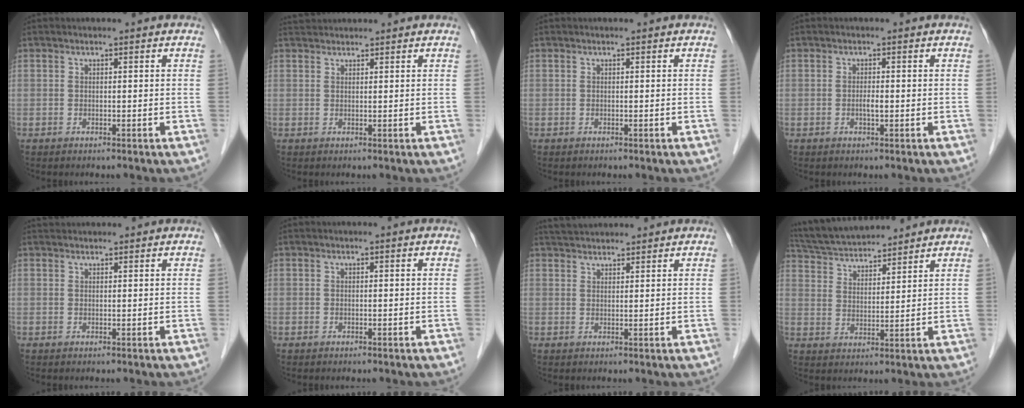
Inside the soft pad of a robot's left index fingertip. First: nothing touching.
{"total": 2.7, "force": [2.7, 0.3, 0.3], "torque": [-0.007, 0.030, 0.050]}
{"total": 0.0}
{"total": 1.0, "force": [-0.2, 0.2, 1.0], "torque": [-0.020, -0.001, -0.003]}
{"total": 2.6, "force": [2.5, 0.5, 0.4], "torque": [-0.006, 0.031, 0.040]}
{"total": 0.0}
{"total": 5.6, "force": [5.3, 1.0, 1.5], "torque": [-0.026, 0.038, 0.088]}
{"total": 13.6, "force": [12.6, 2.2, 4.4], "torque": [-0.086, 0.033, 0.221]}